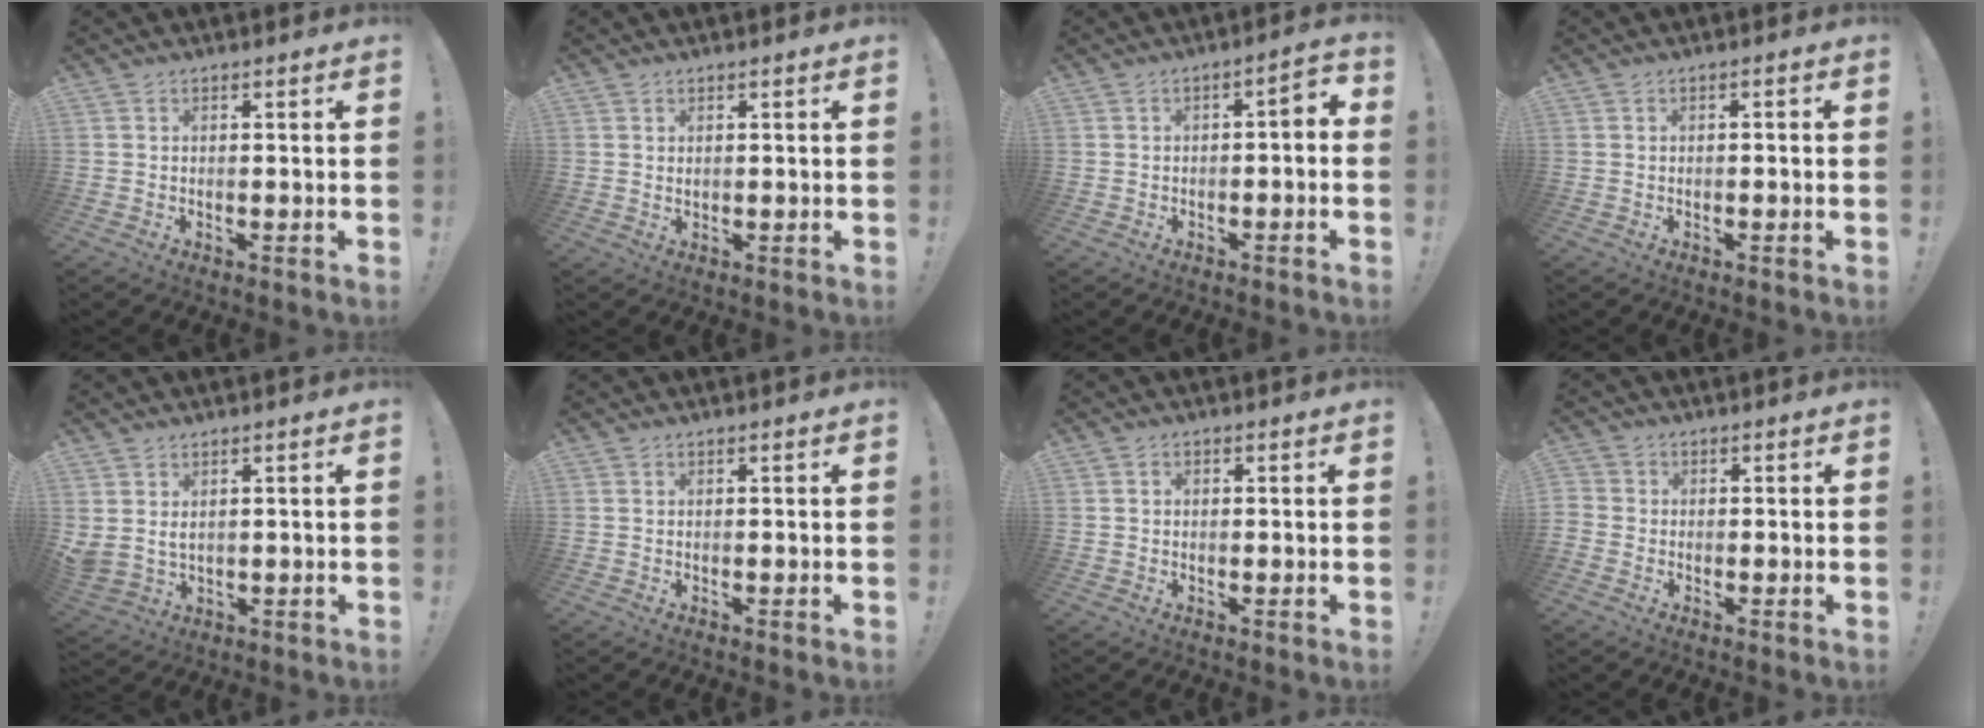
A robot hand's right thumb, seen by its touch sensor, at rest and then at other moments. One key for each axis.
{"total": 0.9, "fx": 0.5, "fy": 0.6, "fz": 0.3, "tx": -0.002, "ty": -0.001, "tz": 0.010}
{"total": 2.0, "fx": -1.5, "fy": 0.6, "fz": 1.2, "tx": -0.016, "ty": 0.008, "tz": -0.028}
{"total": 0.9, "fx": -0.7, "fy": 0.0, "fz": 0.5, "tx": -0.007, "ty": 0.001, "tz": -0.013}
{"total": 3.8, "fx": 2.5, "fy": 2.2, "fz": 1.8, "tx": -0.030, "ty": -0.013, "tz": 0.048}
{"total": 0.0}
{"total": 0.9, "fx": -0.3, "fy": 0.8, "fz": 0.3, "tx": -0.009, "ty": 0.005, "tz": -0.004}
{"total": 2.8, "fx": -1.0, "fy": 2.5, "fz": 0.8, "tx": -0.021, "ty": 0.006, "tz": -0.019}